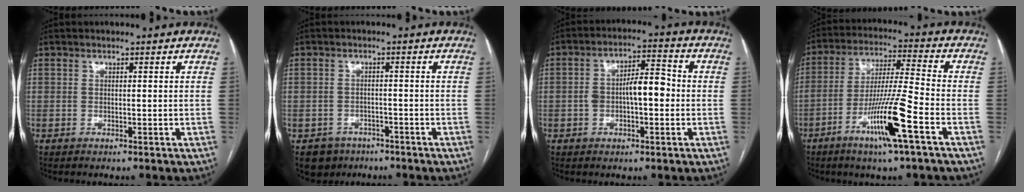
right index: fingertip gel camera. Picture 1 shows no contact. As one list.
[{"total": 4.5, "force": [-2.8, 3.5, 0.2], "torque": [0.001, 0.007, -0.039]}, {"total": 7.3, "force": [-0.6, 2.8, 6.8], "torque": [-0.124, 0.027, -0.011]}, {"total": 12.4, "force": [-5.8, -0.5, 10.9], "torque": [-0.210, -0.011, -0.108]}]